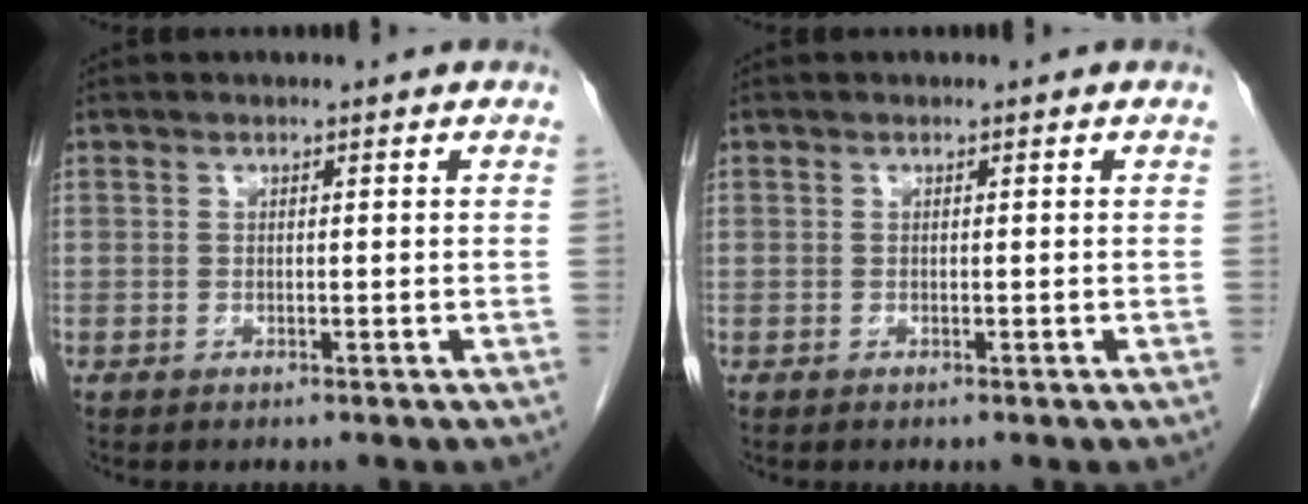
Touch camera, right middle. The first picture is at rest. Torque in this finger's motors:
{"motor_torque": [-0.03, 0.13, -0.02, -0.01]}